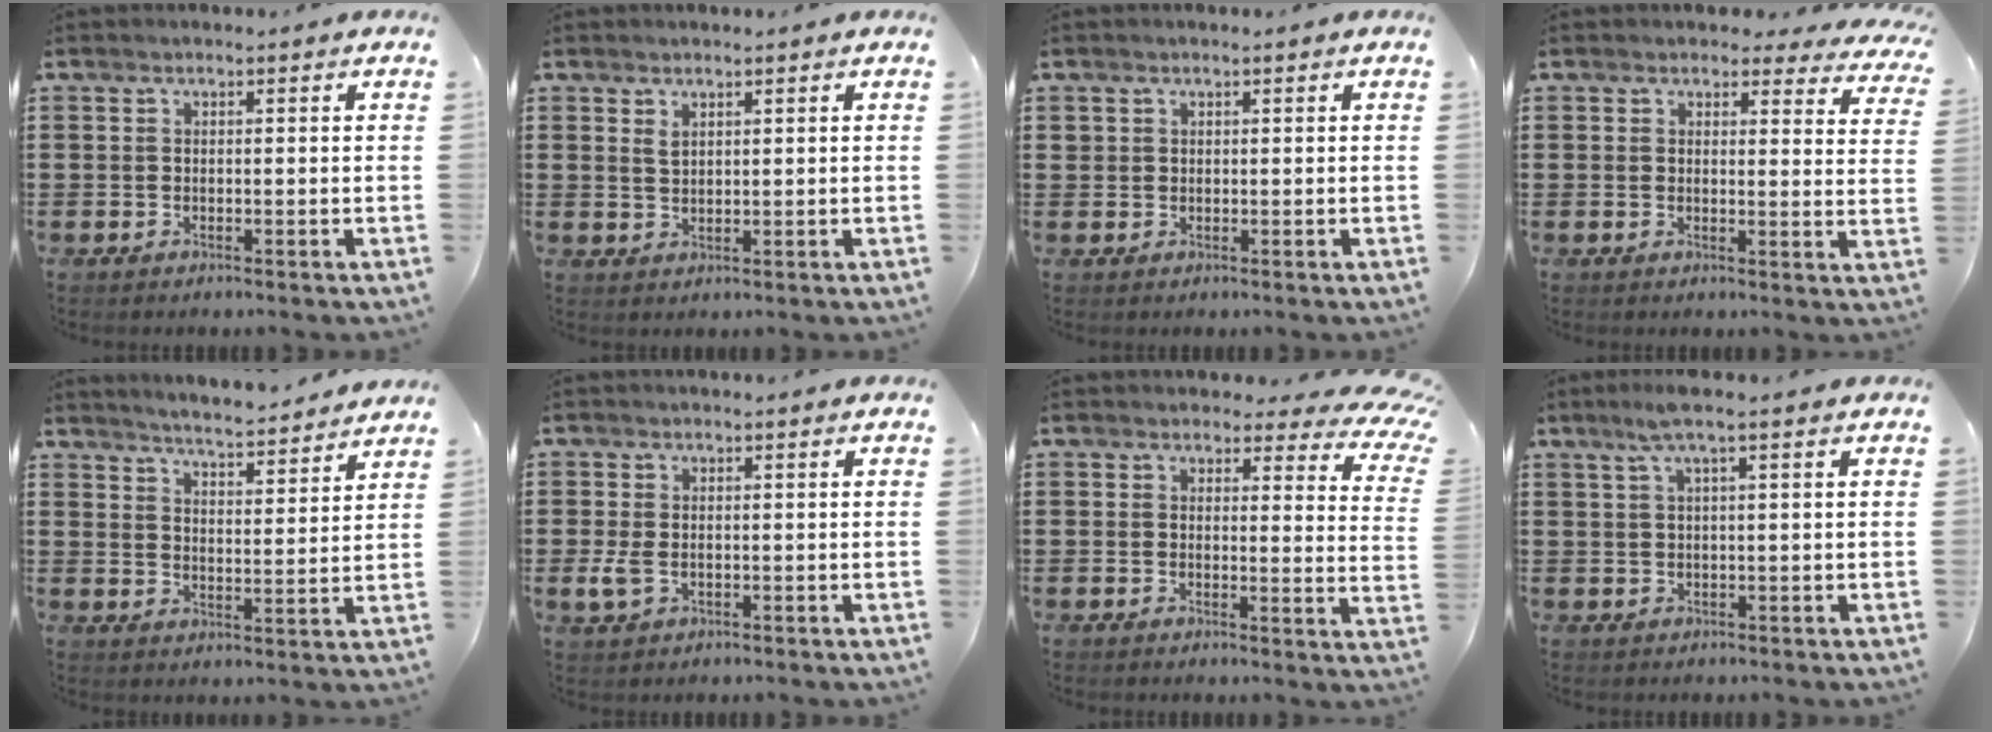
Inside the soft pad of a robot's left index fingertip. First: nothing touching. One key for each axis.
{"total": 1.7, "fx": 1.1, "fy": 0.9, "fz": 0.8, "tx": -0.011, "ty": -0.002, "tz": 0.021}
{"total": 0.8, "fx": 0.5, "fy": 0.6, "fz": 0.1, "tx": -0.004, "ty": 0.003, "tz": 0.011}
{"total": 2.9, "fx": 2.7, "fy": 0.6, "fz": 0.7, "tx": -0.017, "ty": -0.010, "tz": 0.048}
{"total": 4.3, "fx": 4.2, "fy": -0.6, "fz": 0.3, "tx": -0.026, "ty": -0.033, "tz": 0.071}
{"total": 2.4, "fx": -0.3, "fy": 1.5, "fz": 1.9, "tx": -0.053, "ty": -0.004, "tz": -0.009}
{"total": 3.8, "fx": 3.2, "fy": 1.1, "fz": 1.6, "tx": -0.032, "ty": -0.013, "tz": 0.054}
{"total": 2.9, "fx": 1.4, "fy": -0.2, "fz": 2.5, "tx": -0.051, "ty": -0.001, "tz": 0.023}